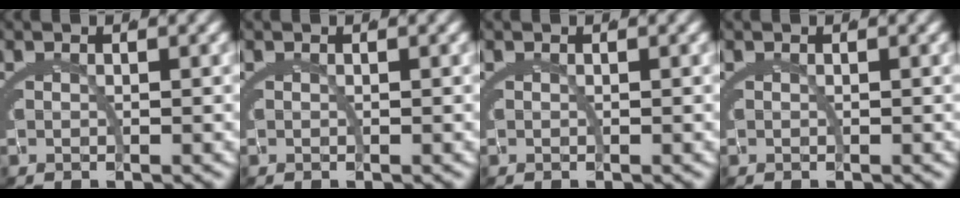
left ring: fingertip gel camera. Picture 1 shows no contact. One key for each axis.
{"total": 0.0}
{"total": 0.0}
{"total": 0.0}